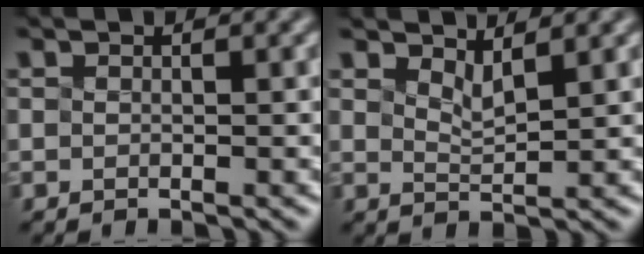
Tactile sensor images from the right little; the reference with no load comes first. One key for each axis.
{"total": 1.3, "fx": 1.3, "fy": -0.3, "fz": 0.3, "tx": -0.010, "ty": 0.004, "tz": 0.045}